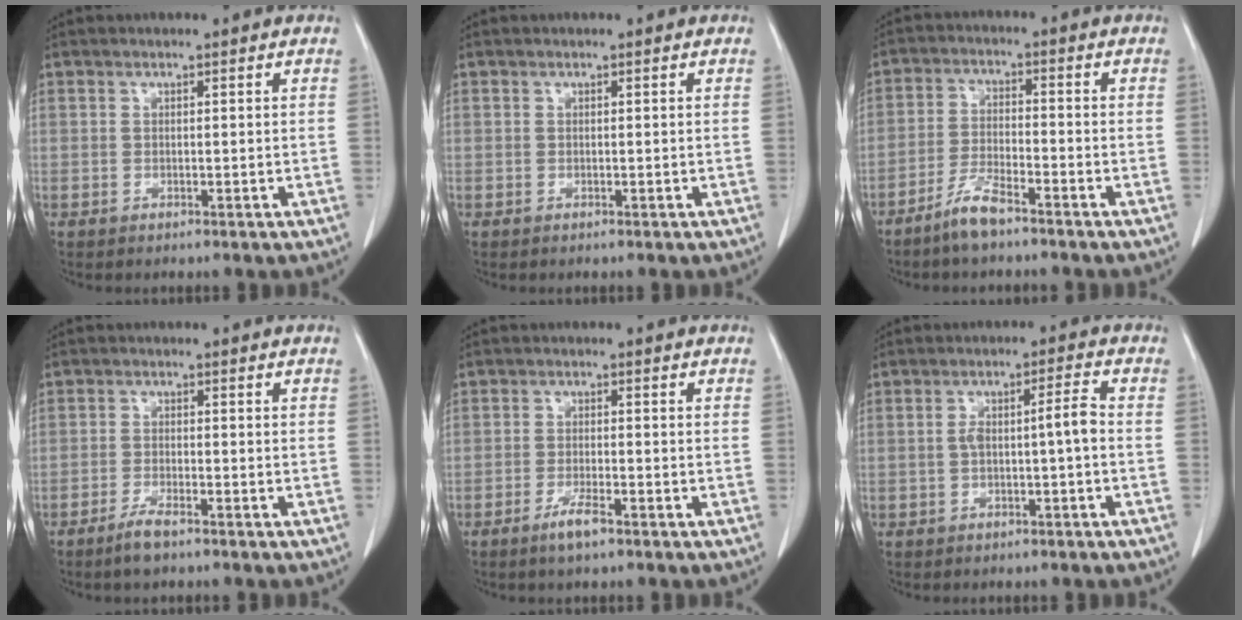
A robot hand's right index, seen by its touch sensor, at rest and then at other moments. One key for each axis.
{"total": 0.0}
{"total": 5.2, "fx": -4.1, "fy": 0.7, "fz": 3.1, "tx": -0.066, "ty": -0.006, "tz": -0.081}
{"total": 3.2, "fx": -2.4, "fy": 0.4, "fz": 2.0, "tx": -0.039, "ty": -0.002, "tz": -0.045}
{"total": 3.5, "fx": -2.4, "fy": 0.3, "fz": 2.5, "tx": -0.051, "ty": -0.004, "tz": -0.044}
{"total": 4.4, "fx": -0.7, "fy": 0.3, "fz": 4.3, "tx": -0.077, "ty": 0.021, "tz": -0.007}